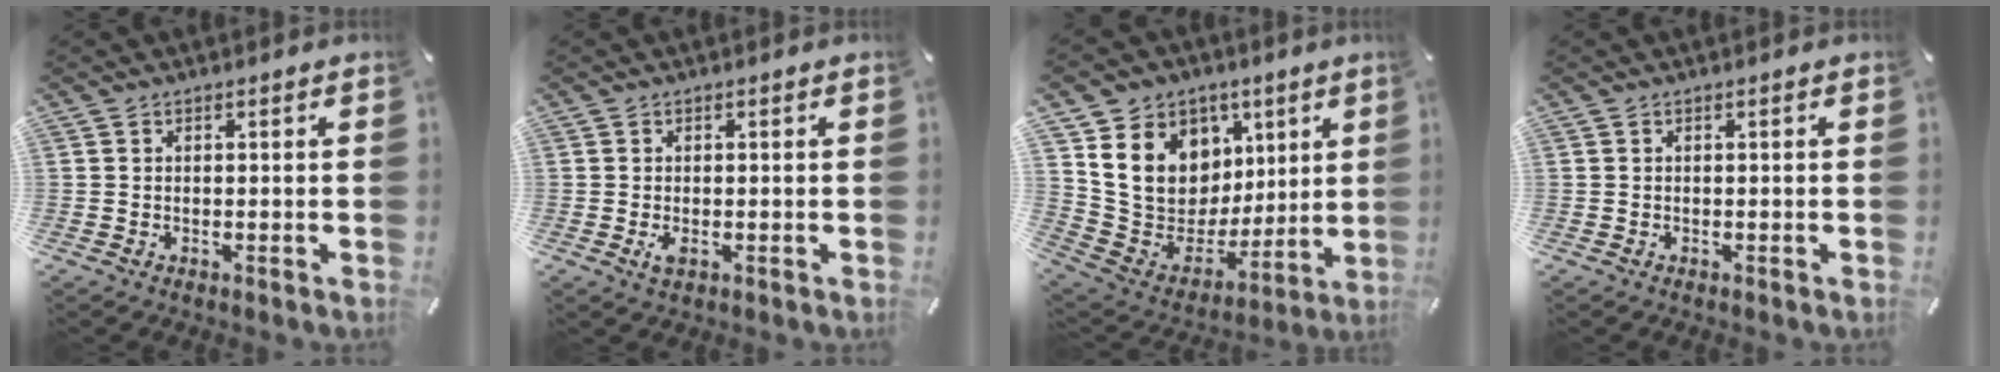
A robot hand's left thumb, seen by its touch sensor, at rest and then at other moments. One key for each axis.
{"total": 2.0, "fx": -0.4, "fy": 1.1, "fz": 1.6, "tx": -0.041, "ty": -0.006, "tz": -0.009}
{"total": 17.4, "fx": 6.8, "fy": 14.3, "fz": 7.0, "tx": -0.110, "ty": -0.041, "tz": 0.148}
{"total": 0.0}